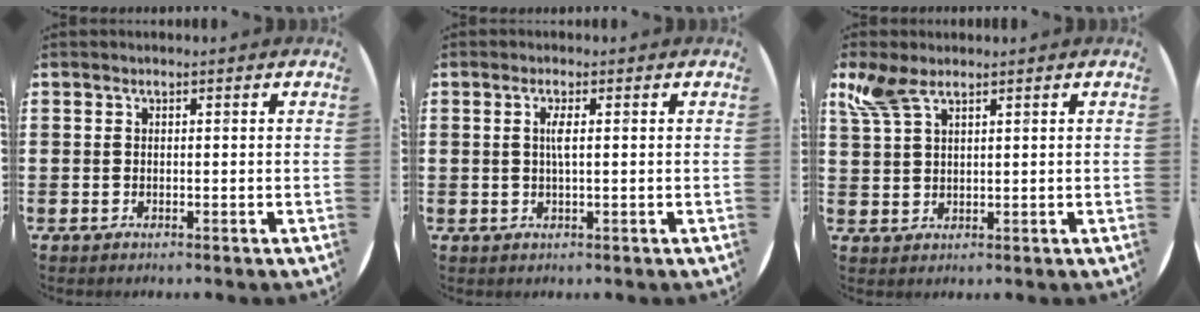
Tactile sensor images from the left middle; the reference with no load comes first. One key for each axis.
{"total": 1.5, "fx": 0.3, "fy": 0.1, "fz": 1.5, "tx": -0.030, "ty": 0.001, "tz": 0.004}
{"total": 4.0, "fx": 2.8, "fy": 1.4, "fz": 2.5, "tx": -0.058, "ty": 0.001, "tz": 0.053}